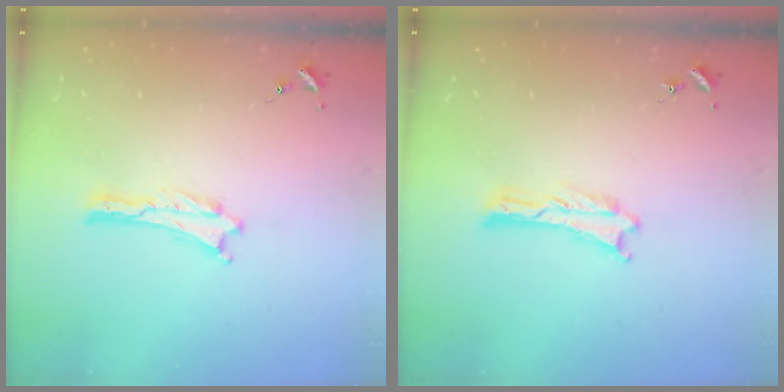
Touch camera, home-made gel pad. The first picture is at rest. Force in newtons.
{"total": 0.0}